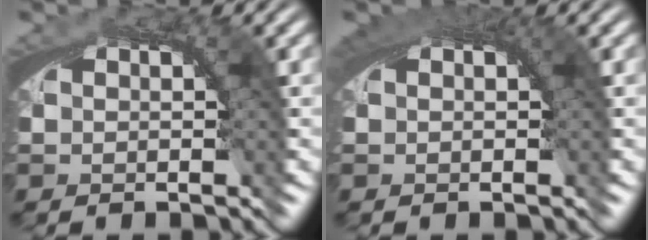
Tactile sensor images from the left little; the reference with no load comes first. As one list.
[{"total": 1.5, "force": [0.5, 0.9, 1.0], "torque": [-0.016, -0.004, 0.007]}]